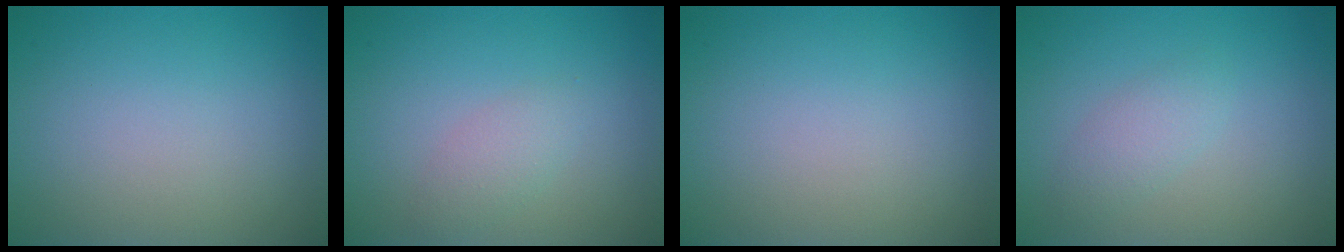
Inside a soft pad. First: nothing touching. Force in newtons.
{"total": 1.6, "press": 1.6, "slide": 0.1}
{"total": 0.0}
{"total": 1.7, "press": 1.7, "slide": 0.1}